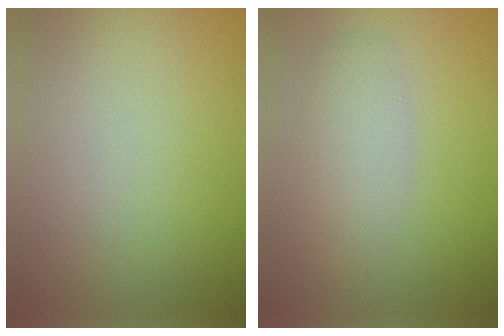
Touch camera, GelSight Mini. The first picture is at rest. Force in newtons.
{"total": 3.0, "press": 3.0, "slide": 0.2}